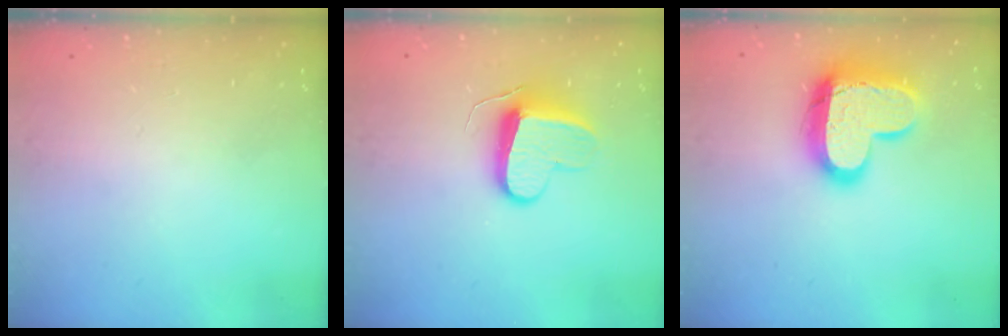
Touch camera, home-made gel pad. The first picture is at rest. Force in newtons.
{"total": 10.3, "press": 10.2, "slide": 1.2}
{"total": 17.1, "press": 17.0, "slide": 1.6}